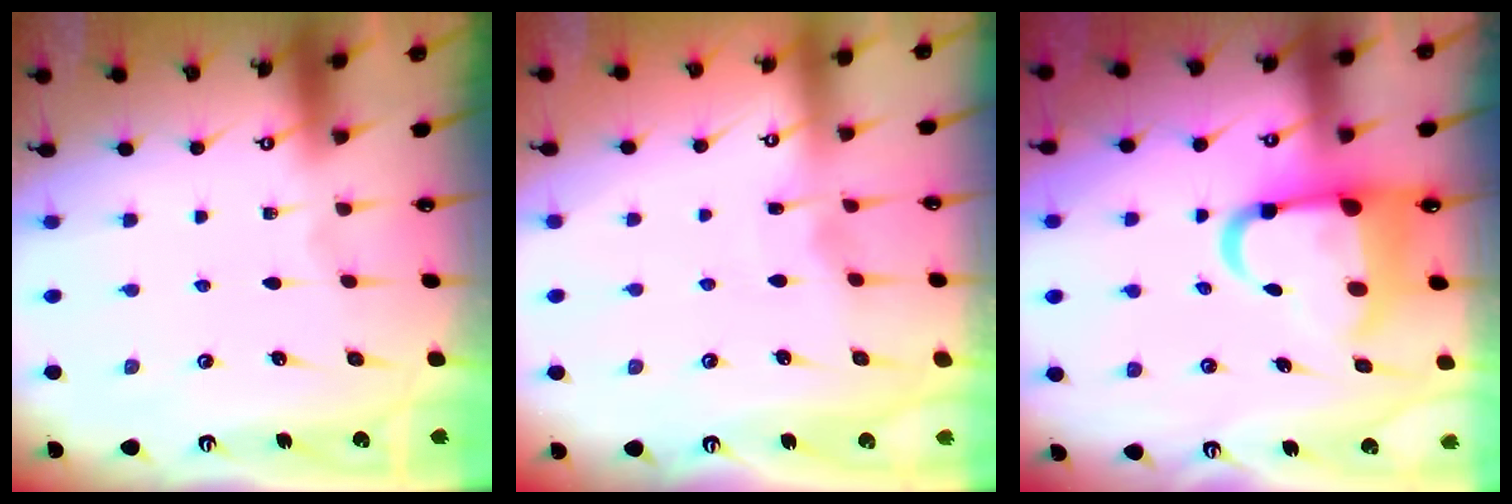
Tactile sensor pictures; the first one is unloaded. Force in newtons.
{"total": 2.9, "press": 2.9, "slide": 0.4}
{"total": 11.8, "press": 11.4, "slide": 3.0}